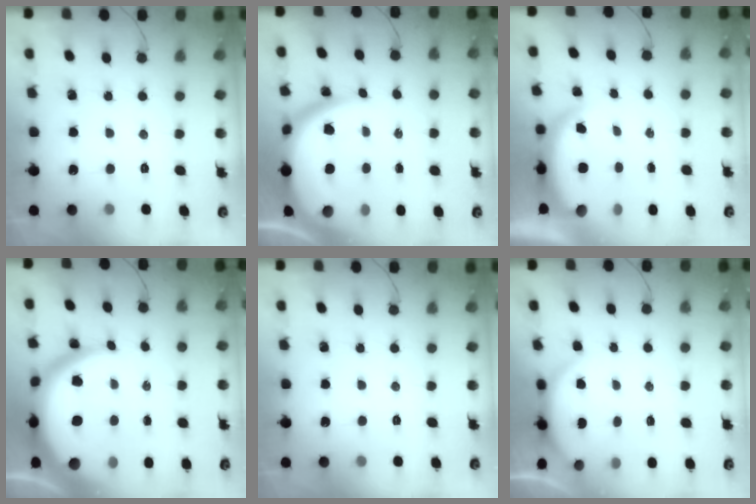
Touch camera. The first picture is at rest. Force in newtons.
{"total": 16.9, "press": 16.8, "slide": 1.5}
{"total": 5.5, "press": 5.5, "slide": 0.5}
{"total": 18.6, "press": 18.5, "slide": 1.5}
{"total": 0.0}
{"total": 3.9, "press": 3.9, "slide": 0.5}